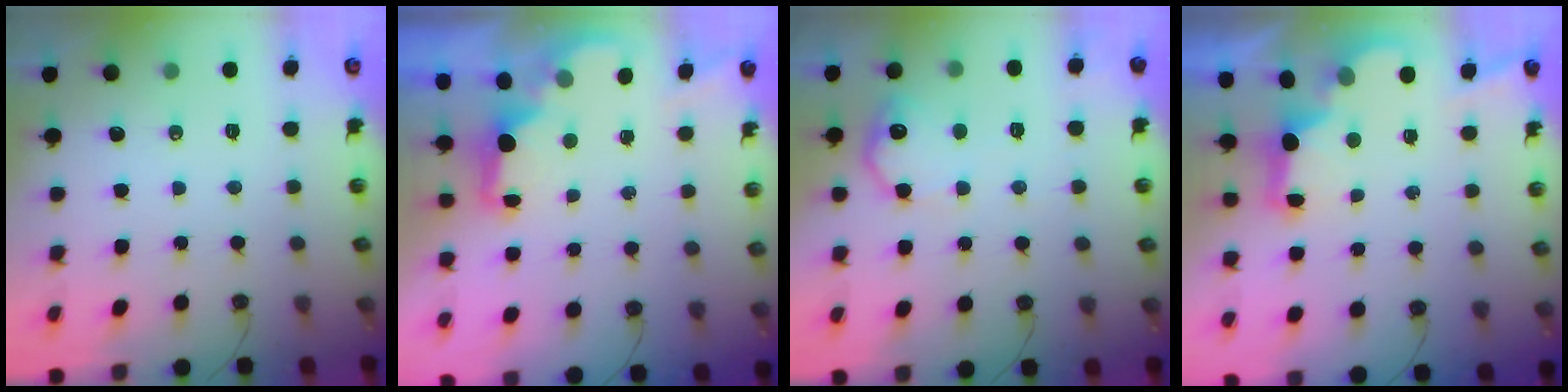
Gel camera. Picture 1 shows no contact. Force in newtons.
{"total": 1.9, "press": 1.7, "slide": 0.8}
{"total": 11.2, "press": 11.2, "slide": 0.4}
{"total": 2.9, "press": 2.7, "slide": 0.9}